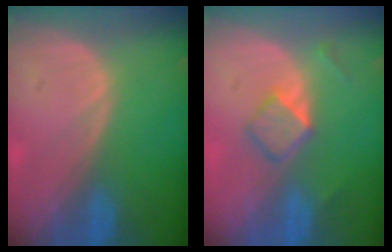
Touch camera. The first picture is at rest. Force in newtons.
{"total": 4.1, "press": 3.9, "slide": 1.1}